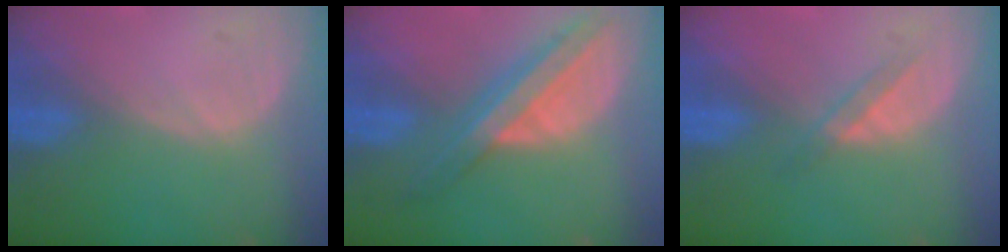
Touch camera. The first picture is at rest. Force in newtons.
{"total": 8.2, "press": 6.9, "slide": 4.5}
{"total": 2.4, "press": 2.2, "slide": 1.1}